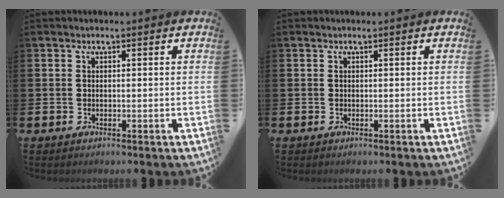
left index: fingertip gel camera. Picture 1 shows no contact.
{"total": 0.0}